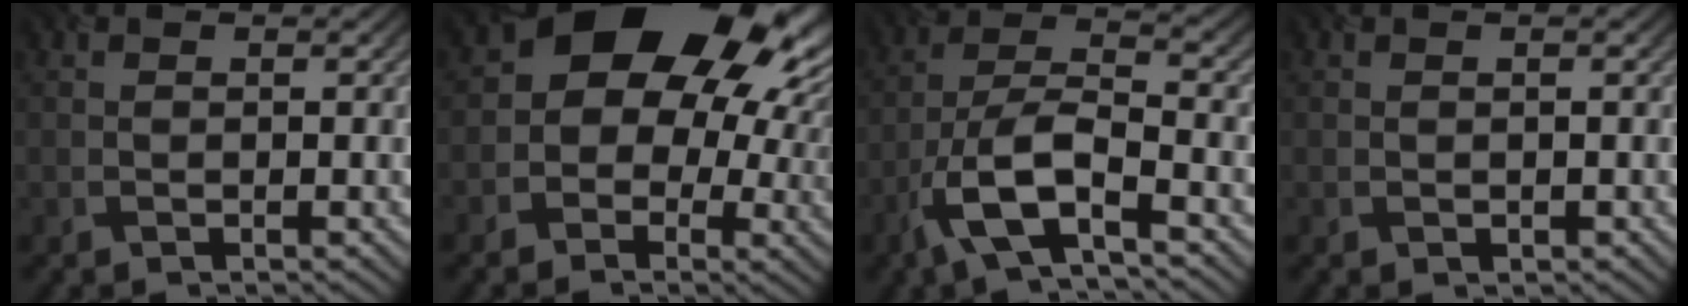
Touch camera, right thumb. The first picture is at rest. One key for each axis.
{"total": 17.7, "fx": 4.5, "fy": 12.4, "fz": 11.8, "tx": -0.150, "ty": 0.004, "tz": 0.071}
{"total": 9.5, "fx": -5.2, "fy": 2.9, "fz": 7.5, "tx": -0.151, "ty": 0.005, "tz": -0.110}
{"total": 0.6, "fx": 0.0, "fy": 0.6, "fz": 0.1, "tx": 0.001, "ty": -0.004, "tz": -0.001}